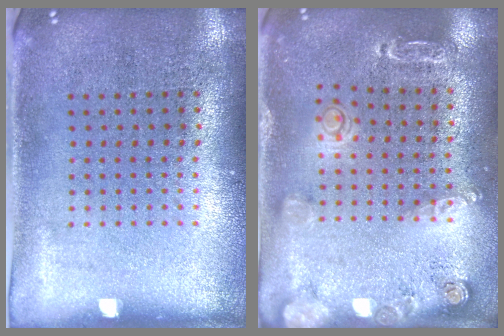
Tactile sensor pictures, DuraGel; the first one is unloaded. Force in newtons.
{"total": 1.5, "press": 1.5, "slide": 0.1}